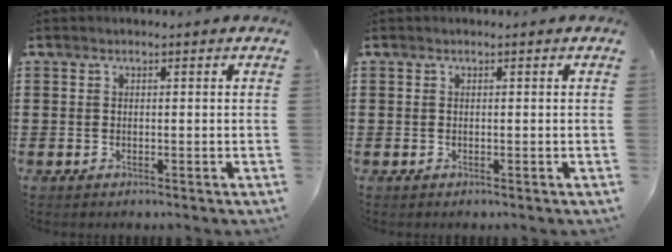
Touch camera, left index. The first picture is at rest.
{"total": 0.0}